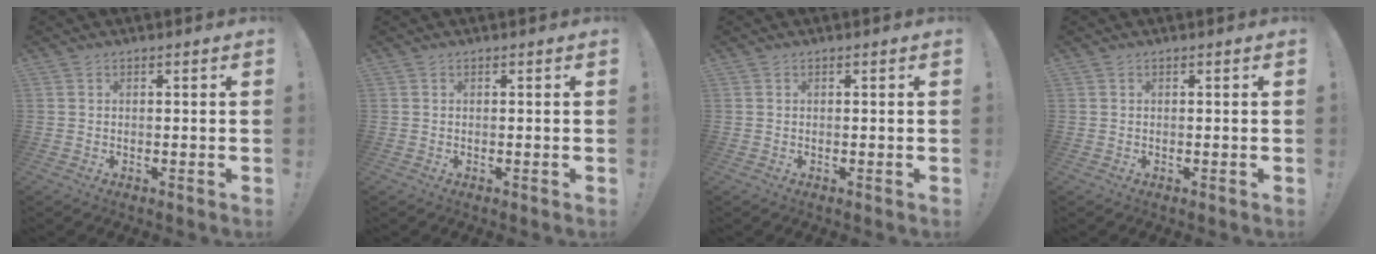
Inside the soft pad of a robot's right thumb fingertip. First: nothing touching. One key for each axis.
{"total": 0.0}
{"total": 0.0}
{"total": 0.0}